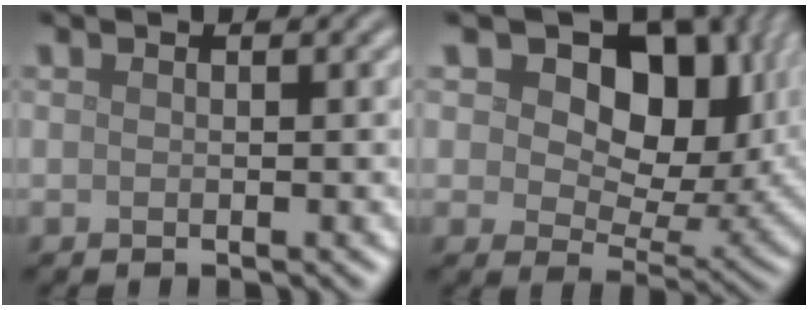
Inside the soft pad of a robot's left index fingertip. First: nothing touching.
{"total": 13.0, "force": [5.0, 7.9, 9.1], "torque": [-0.119, 0.005, 0.073]}